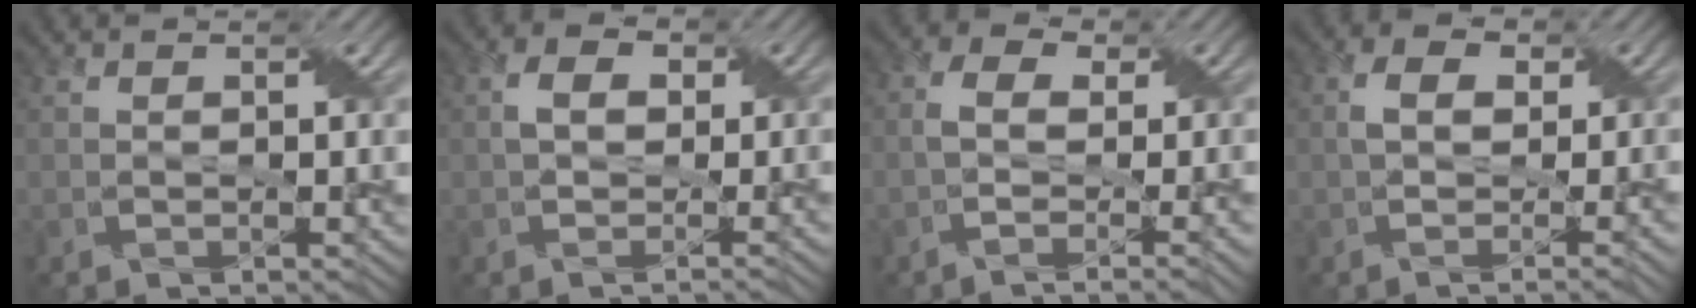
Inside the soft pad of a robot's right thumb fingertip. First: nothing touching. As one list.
[{"total": 3.4, "force": [-0.5, 2.1, 2.6], "torque": [-0.040, -0.001, -0.011]}, {"total": 4.6, "force": [-1.4, 1.7, 4.0], "torque": [-0.072, 0.000, -0.030]}, {"total": 4.1, "force": [-0.5, 1.7, 3.6], "torque": [-0.055, 0.000, -0.011]}]